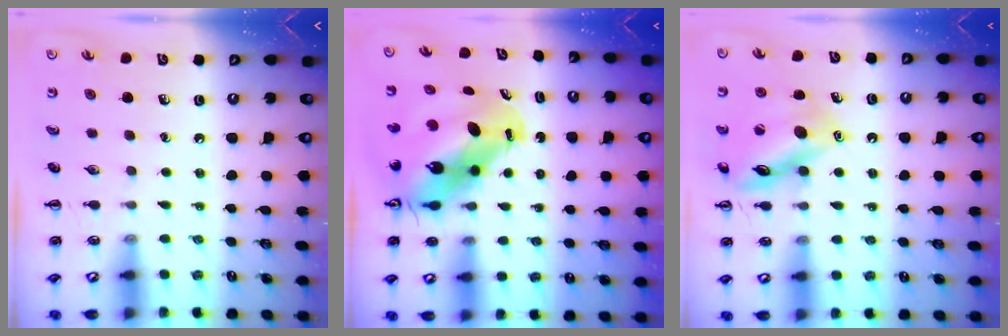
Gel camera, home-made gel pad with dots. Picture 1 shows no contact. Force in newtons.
{"total": 13.2, "press": 12.7, "slide": 3.6}
{"total": 14.4, "press": 14.3, "slide": 1.1}